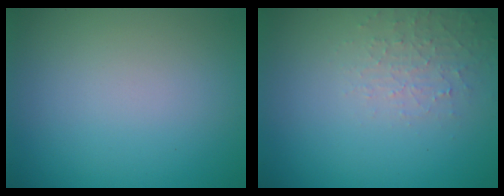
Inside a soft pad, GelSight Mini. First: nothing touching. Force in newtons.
{"total": 2.1, "press": 2.0, "slide": 0.5}